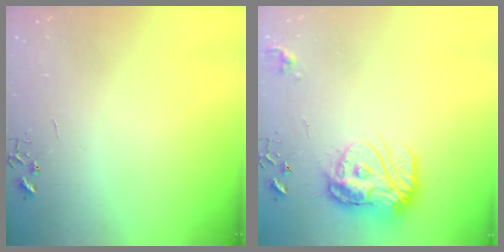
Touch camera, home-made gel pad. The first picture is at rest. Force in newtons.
{"total": 17.0, "press": 16.9, "slide": 1.4}